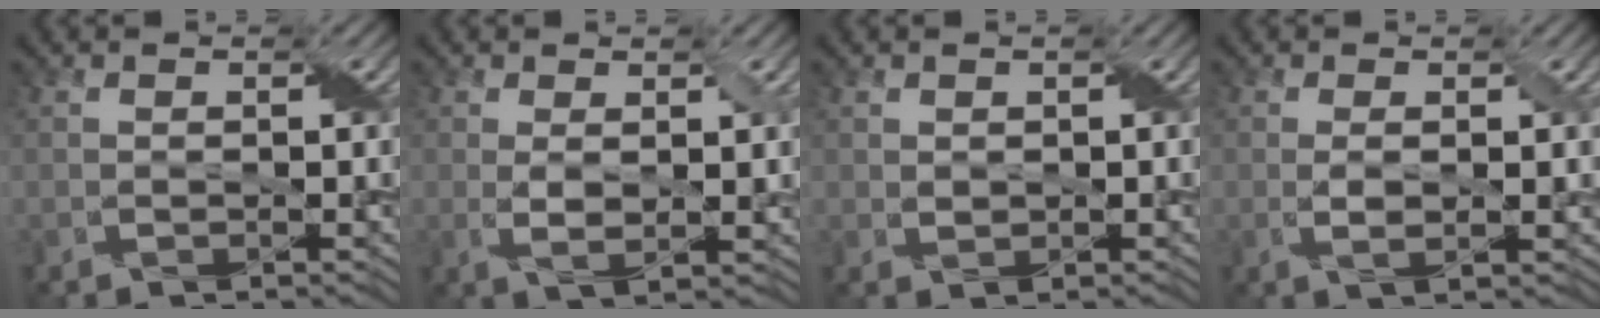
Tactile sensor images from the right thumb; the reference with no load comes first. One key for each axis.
{"total": 3.4, "fx": 0.9, "fy": 1.0, "fz": 3.1, "tx": -0.068, "ty": -0.005, "tz": 0.019}
{"total": 0.8, "fx": 0.5, "fy": 0.5, "fz": 0.4, "tx": -0.013, "ty": 0.001, "tz": 0.016}
{"total": 2.6, "fx": 0.3, "fy": 0.7, "fz": 2.5, "tx": -0.052, "ty": -0.003, "tz": 0.008}